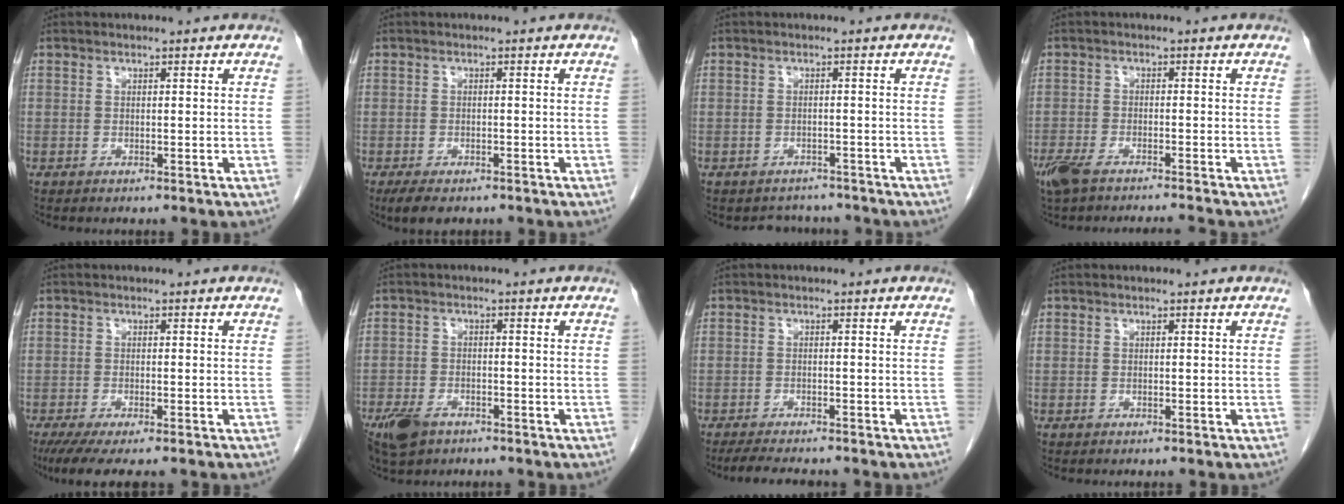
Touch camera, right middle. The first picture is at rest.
{"total": 4.5, "force": [-3.3, 1.9, 2.3], "torque": [-0.039, -0.008, -0.047]}
{"total": 3.7, "force": [-3.3, 1.8, -0.3], "torque": [0.004, 0.006, -0.045]}
{"total": 7.2, "force": [-6.3, 0.7, 3.5], "torque": [-0.064, -0.011, -0.107]}
{"total": 7.9, "force": [-6.3, 1.3, 4.6], "torque": [-0.065, -0.016, -0.098]}
{"total": 6.5, "force": [-4.3, 3.5, 3.3], "torque": [-0.064, -0.006, -0.073]}
{"total": 6.0, "force": [-5.3, 1.1, 2.6], "torque": [-0.040, -0.012, -0.080]}
{"total": 0.0}